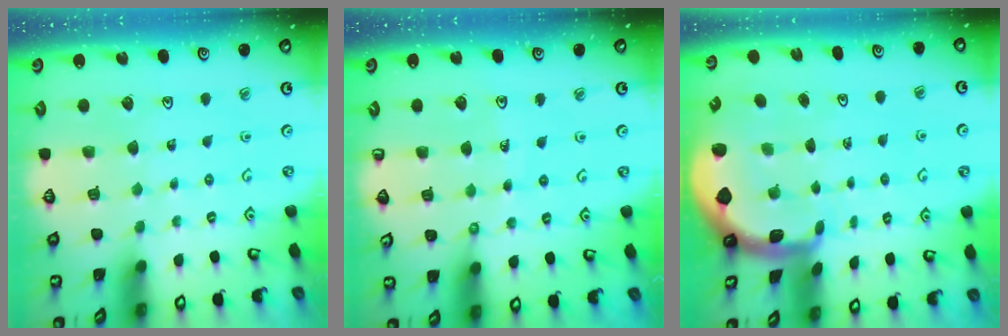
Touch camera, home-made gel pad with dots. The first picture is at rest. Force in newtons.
{"total": 4.2, "press": 4.0, "slide": 1.5}
{"total": 1.7, "press": 1.7, "slide": 0.4}